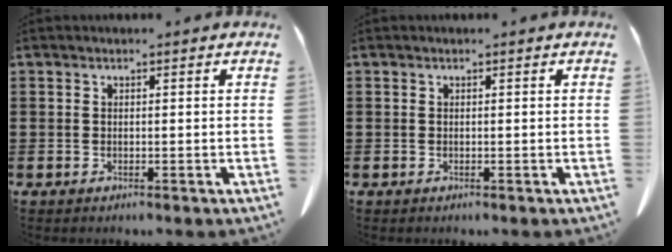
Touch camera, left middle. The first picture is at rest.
{"total": 0.0}